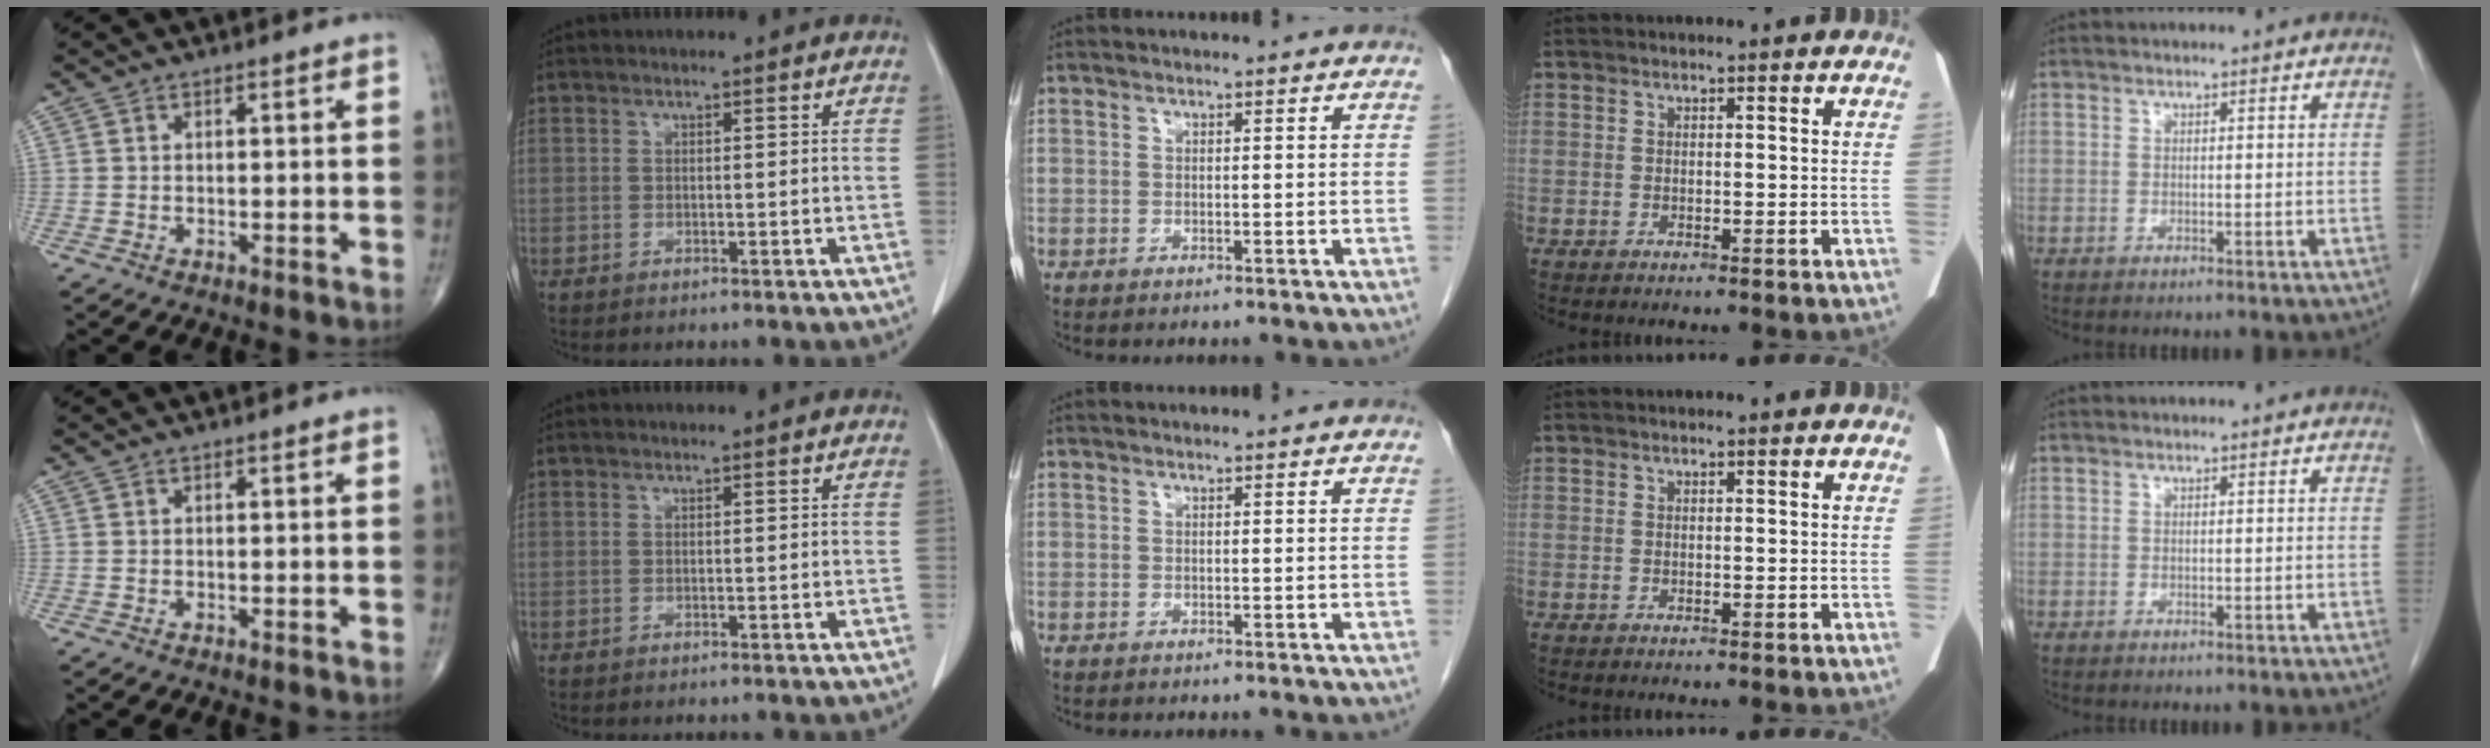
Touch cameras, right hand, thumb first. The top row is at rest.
{}